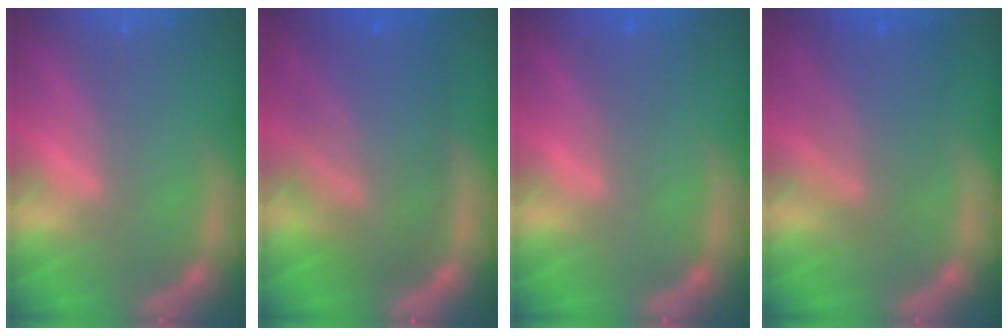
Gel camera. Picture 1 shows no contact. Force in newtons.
{"total": 10.0}
{"total": 1.5}
{"total": 5.5}